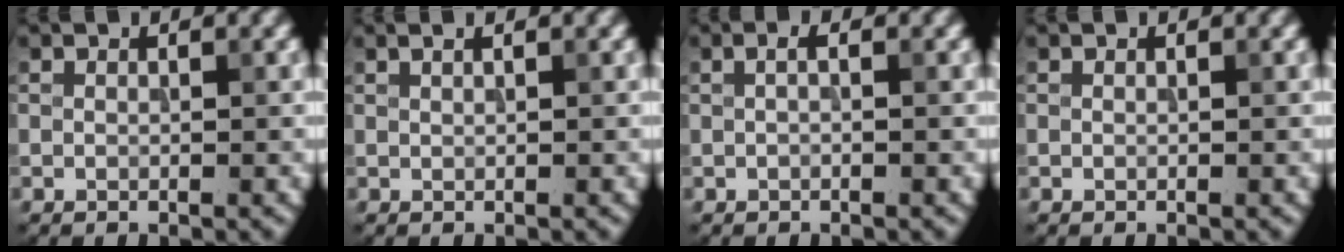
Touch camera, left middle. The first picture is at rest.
{"total": 1.1, "force": [0.7, 0.4, 0.7], "torque": [-0.004, -0.003, 0.005]}
{"total": 0.8, "force": [0.0, 0.2, 0.8], "torque": [-0.016, 0.002, 0.000]}
{"total": 0.0}